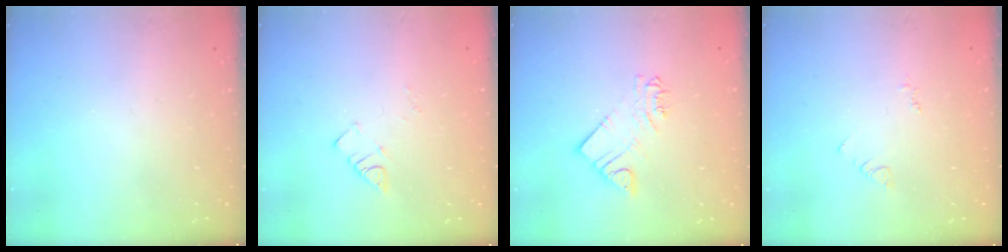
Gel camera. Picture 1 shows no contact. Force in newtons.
{"total": 4.0, "press": 4.0, "slide": 0.4}
{"total": 4.0, "press": 4.0, "slide": 0.2}
{"total": 2.9, "press": 2.9, "slide": 0.4}